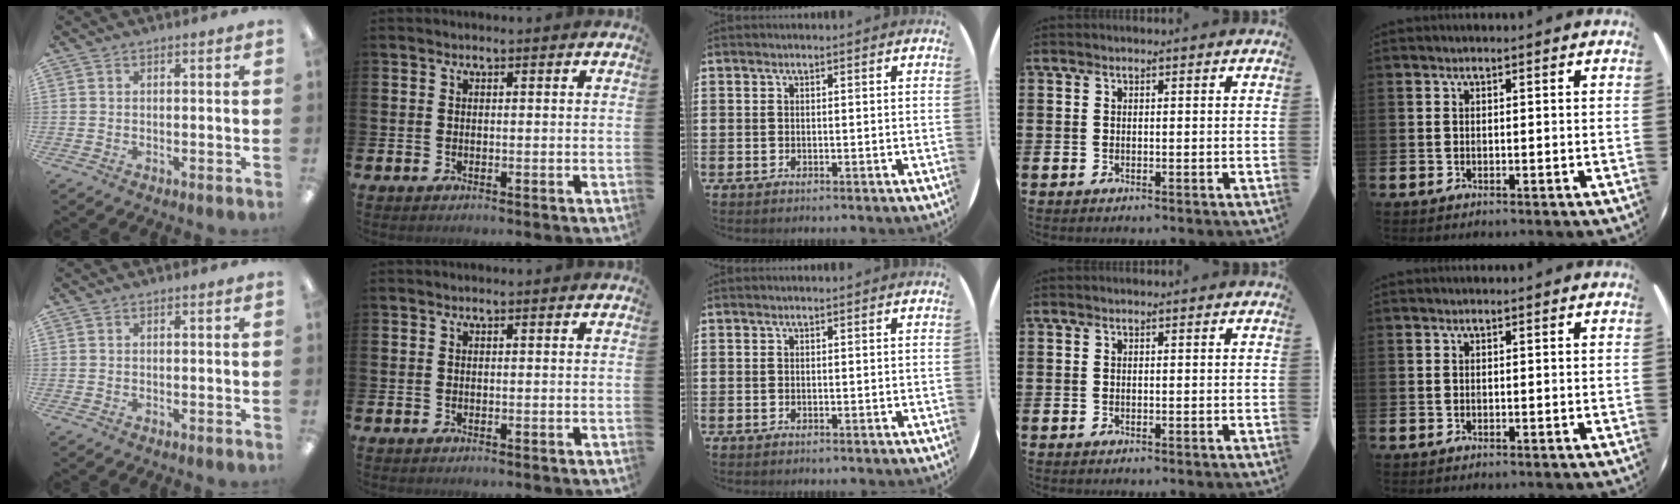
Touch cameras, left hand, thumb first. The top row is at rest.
{}